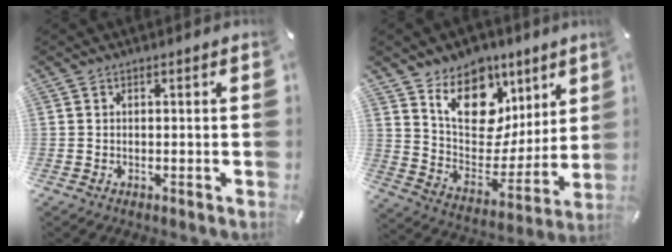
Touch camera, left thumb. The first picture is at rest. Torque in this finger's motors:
{"motor_torque": [0.70, 0.50, 1.70, -1.07, 0.30]}